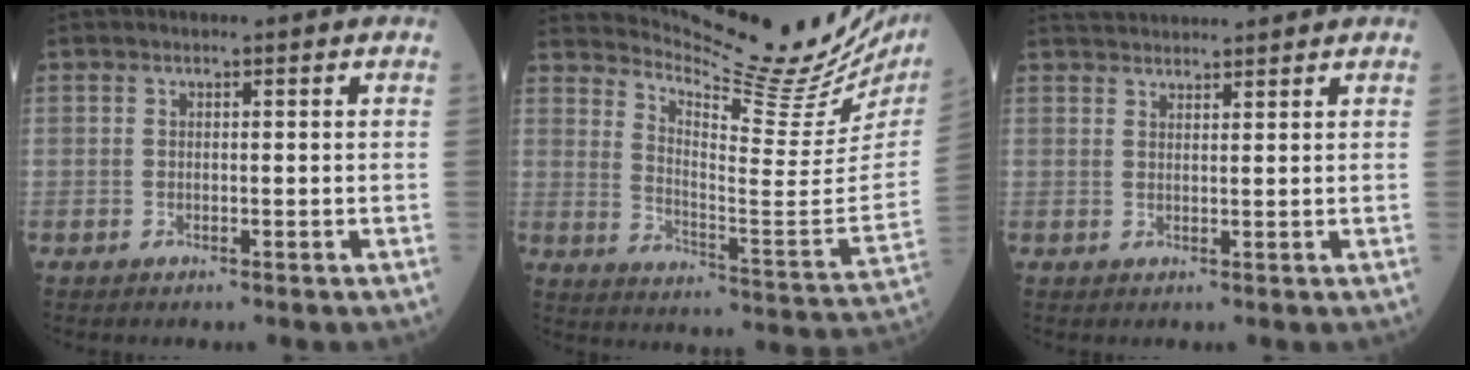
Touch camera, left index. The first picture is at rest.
{"total": 22.6, "force": [21.3, 2.0, 7.3], "torque": [-0.126, -0.105, 0.278]}
{"total": 5.6, "force": [5.5, 0.2, 1.2], "torque": [-0.023, 0.037, 0.086]}